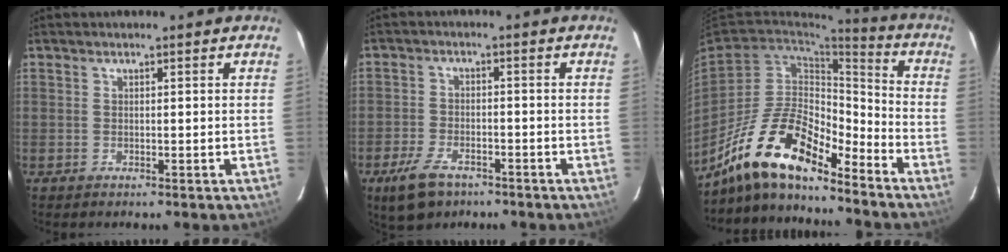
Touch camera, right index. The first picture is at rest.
{"total": 7.9, "force": [-5.3, 4.1, 4.2], "torque": [-0.112, -0.008, -0.095]}
{"total": 17.7, "force": [-13.5, 5.1, 10.3], "torque": [-0.201, -0.003, -0.254]}